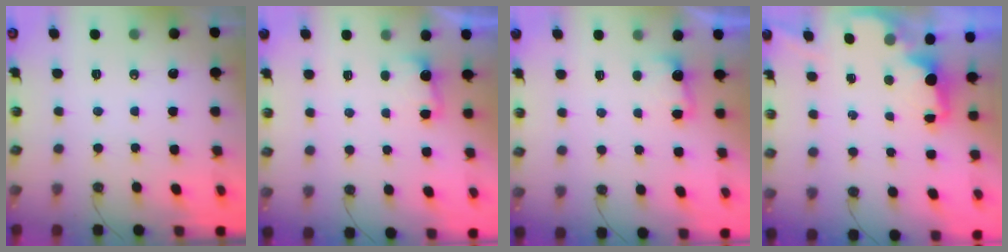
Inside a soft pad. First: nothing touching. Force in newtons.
{"total": 3.1, "press": 3.0, "slide": 1.0}
{"total": 3.1, "press": 3.0, "slide": 1.0}
{"total": 1.8, "press": 1.6, "slide": 0.8}